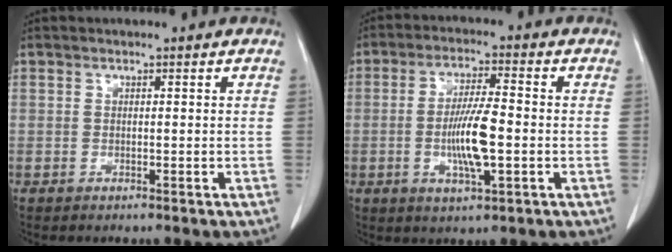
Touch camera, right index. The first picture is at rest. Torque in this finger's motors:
{"motor_torque": [0.58, 0.40, 0.20, 0.07]}